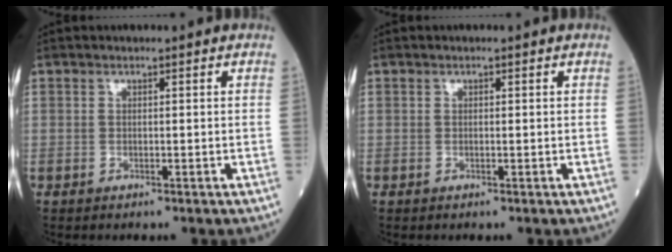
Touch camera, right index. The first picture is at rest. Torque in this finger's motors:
{"motor_torque": [0.07, -0.01, -0.01, -0.01]}